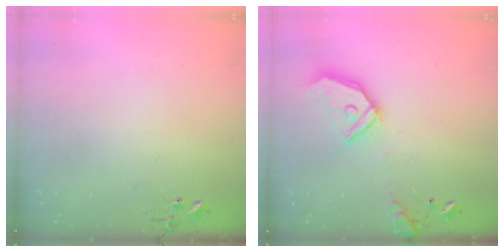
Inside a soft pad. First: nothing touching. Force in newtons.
{"total": 16.3, "press": 16.1, "slide": 2.4}